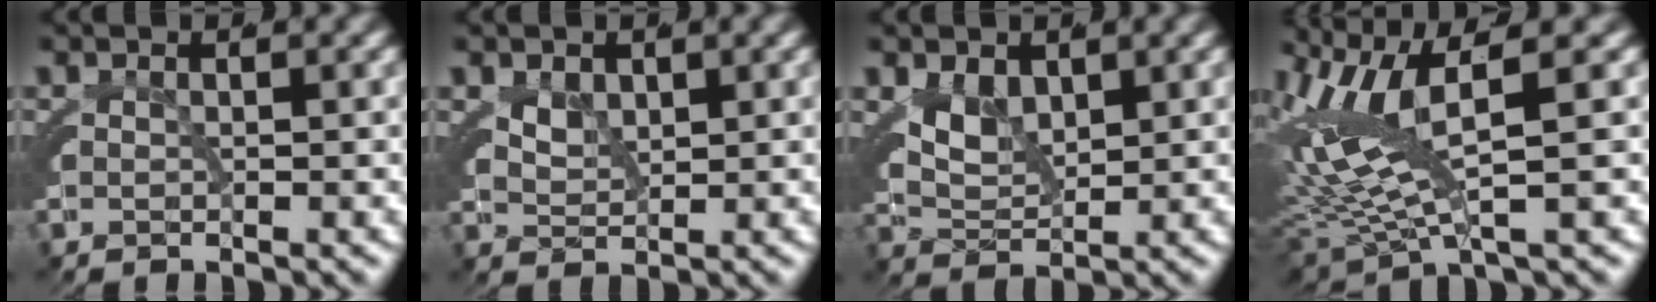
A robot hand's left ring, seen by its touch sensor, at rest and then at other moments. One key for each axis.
{"total": 2.2, "fx": 1.4, "fy": 1.1, "fz": 1.3, "tx": -0.034, "ty": -0.016, "tz": 0.036}
{"total": 3.9, "fx": 1.5, "fy": 2.5, "fz": 2.6, "tx": -0.064, "ty": -0.016, "tz": 0.038}
{"total": 7.1, "fx": 2.0, "fy": 2.6, "fz": 6.3, "tx": -0.123, "ty": 0.012, "tz": 0.035}